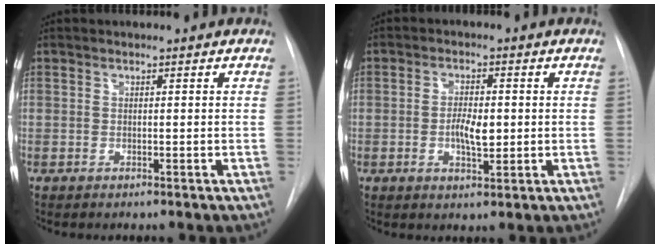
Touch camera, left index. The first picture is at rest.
{"total": 4.4, "force": [-0.4, 1.8, 4.0], "torque": [-0.071, -0.004, -0.006]}